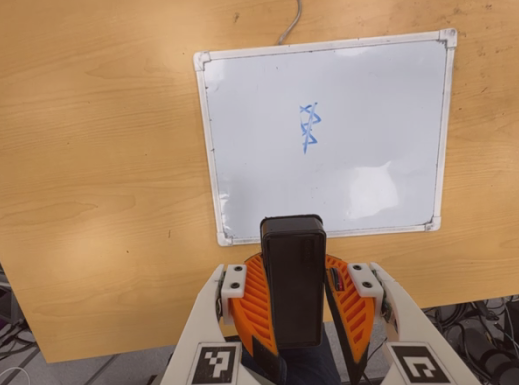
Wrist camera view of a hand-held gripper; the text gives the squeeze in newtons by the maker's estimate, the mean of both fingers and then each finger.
{"total": 9.8, "left": 9.5, "right": 10.1}